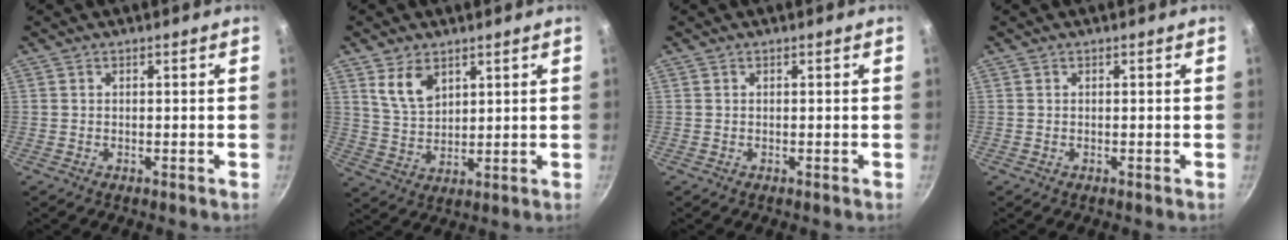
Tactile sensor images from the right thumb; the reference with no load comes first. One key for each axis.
{"total": 7.1, "fx": 3.8, "fy": 4.2, "fz": 4.2, "tx": -0.064, "ty": -0.023, "tz": 0.082}
{"total": 0.0}
{"total": 0.0}